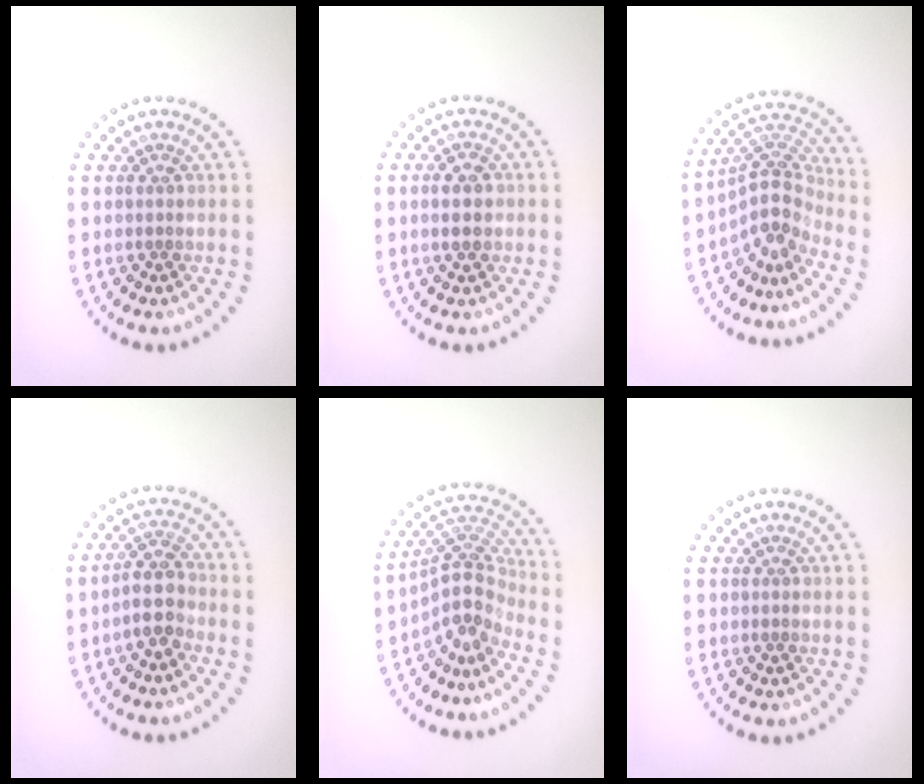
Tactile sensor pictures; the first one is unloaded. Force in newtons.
{"total": 2.3, "press": 2.3, "slide": 0.1}
{"total": 3.8, "press": 2.7, "slide": 2.6}
{"total": 2.9, "press": 2.5, "slide": 1.5}
{"total": 3.8, "press": 2.7, "slide": 2.6}
{"total": 0.0}